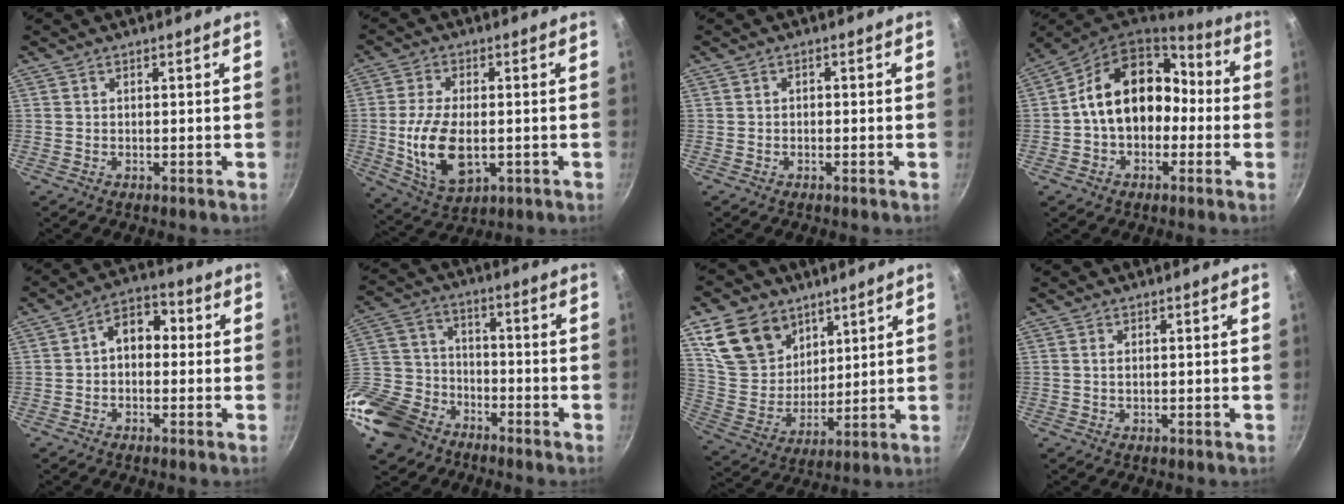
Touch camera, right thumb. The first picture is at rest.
{"total": 12.7, "force": [-1.7, 7.0, 10.5], "torque": [-0.199, -0.007, -0.020]}
{"total": 0.7, "force": [-0.4, 0.6, 0.3], "torque": [0.004, 0.003, -0.011]}
{"total": 16.5, "force": [-1.2, 11.7, 11.6], "torque": [-0.154, 0.052, -0.031]}
{"total": 7.2, "force": [0.1, 5.0, 5.2], "torque": [-0.053, 0.029, -0.012]}
{"total": 18.0, "force": [-11.9, 11.6, 6.9], "torque": [-0.158, 0.043, -0.227]}
{"total": 15.9, "force": [8.9, 11.4, 6.6], "torque": [-0.095, -0.033, 0.180]}
{"total": 0.9, "force": [0.2, 0.5, 0.7], "torque": [-0.016, 0.002, 0.005]}